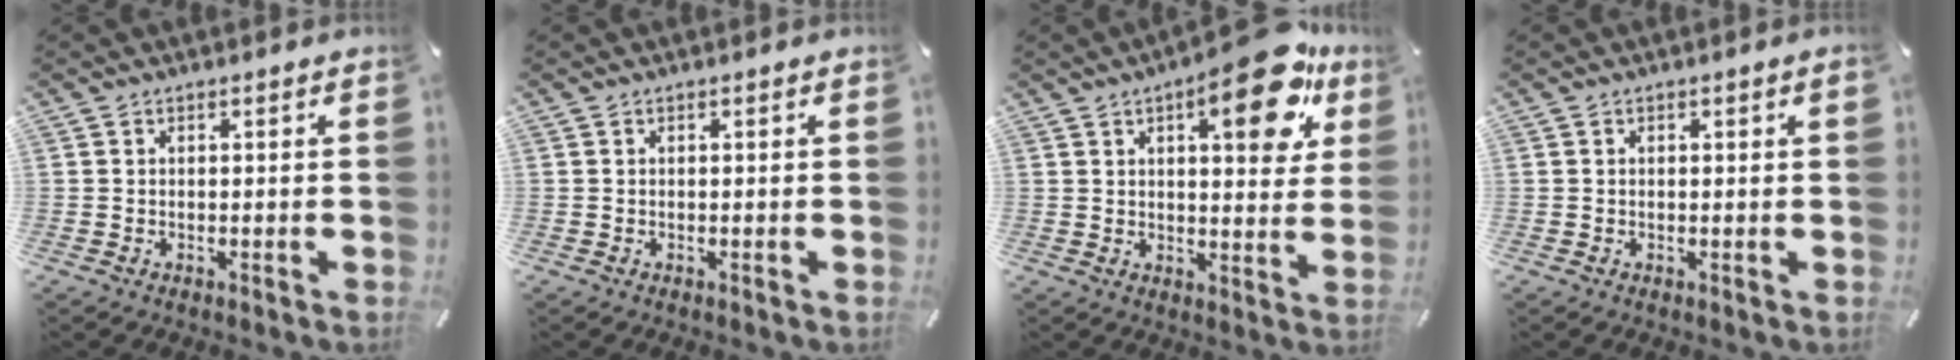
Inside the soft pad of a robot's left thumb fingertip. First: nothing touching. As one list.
[{"total": 0.0}, {"total": 17.5, "force": [9.3, 6.6, 13.3], "torque": [-0.173, -0.043, 0.140]}, {"total": 0.7, "force": [0.2, 0.1, 0.7], "torque": [-0.011, -0.001, 0.003]}]